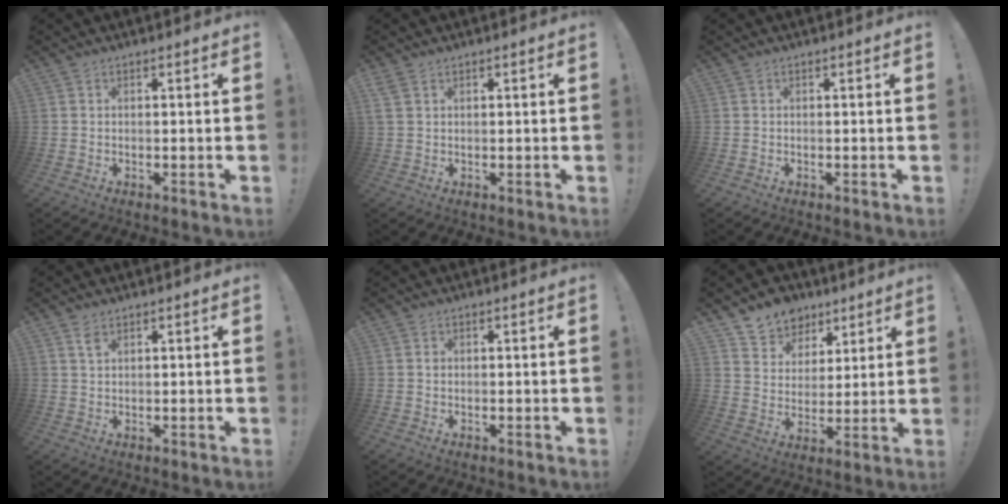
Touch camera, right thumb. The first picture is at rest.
{"total": 2.4, "force": [1.5, 1.3, 1.4], "torque": [-0.028, 0.003, 0.029]}
{"total": 0.0}
{"total": 2.4, "force": [1.4, 0.9, 1.6], "torque": [-0.019, -0.007, 0.022]}
{"total": 0.5, "force": [0.0, 0.5, 0.2], "torque": [-0.003, 0.003, -0.001]}
{"total": 9.1, "force": [6.2, 6.6, 1.0], "torque": [-0.010, -0.052, 0.122]}